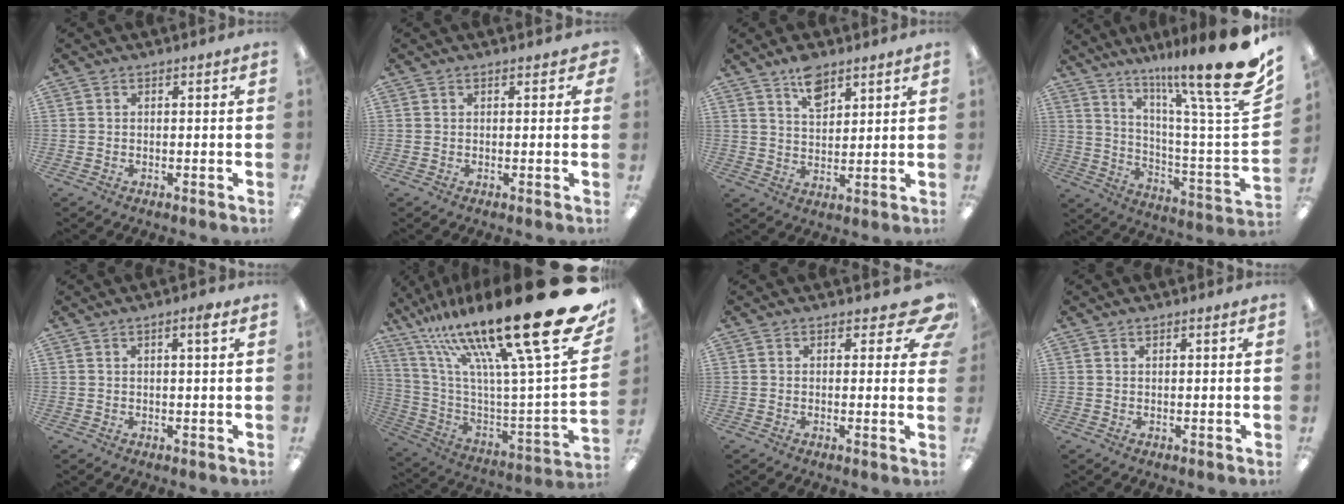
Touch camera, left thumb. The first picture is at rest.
{"total": 1.3, "force": [0.6, 0.9, 0.7], "torque": [-0.006, 0.001, 0.008]}
{"total": 7.5, "force": [5.2, 3.9, 3.7], "torque": [-0.048, -0.025, 0.090]}
{"total": 19.6, "force": [14.2, 0.3, 13.5], "torque": [-0.215, -0.107, 0.212]}
{"total": 2.6, "force": [1.5, 0.3, 2.1], "torque": [-0.036, 0.001, 0.022]}
{"total": 32.3, "force": [18.1, 6.5, 25.9], "torque": [-0.402, -0.145, 0.305]}
{"total": 6.9, "force": [3.7, 3.5, 4.7], "torque": [-0.052, -0.012, 0.065]}
{"total": 0.8, "force": [0.6, 0.3, 0.4], "torque": [-0.009, 0.001, 0.011]}